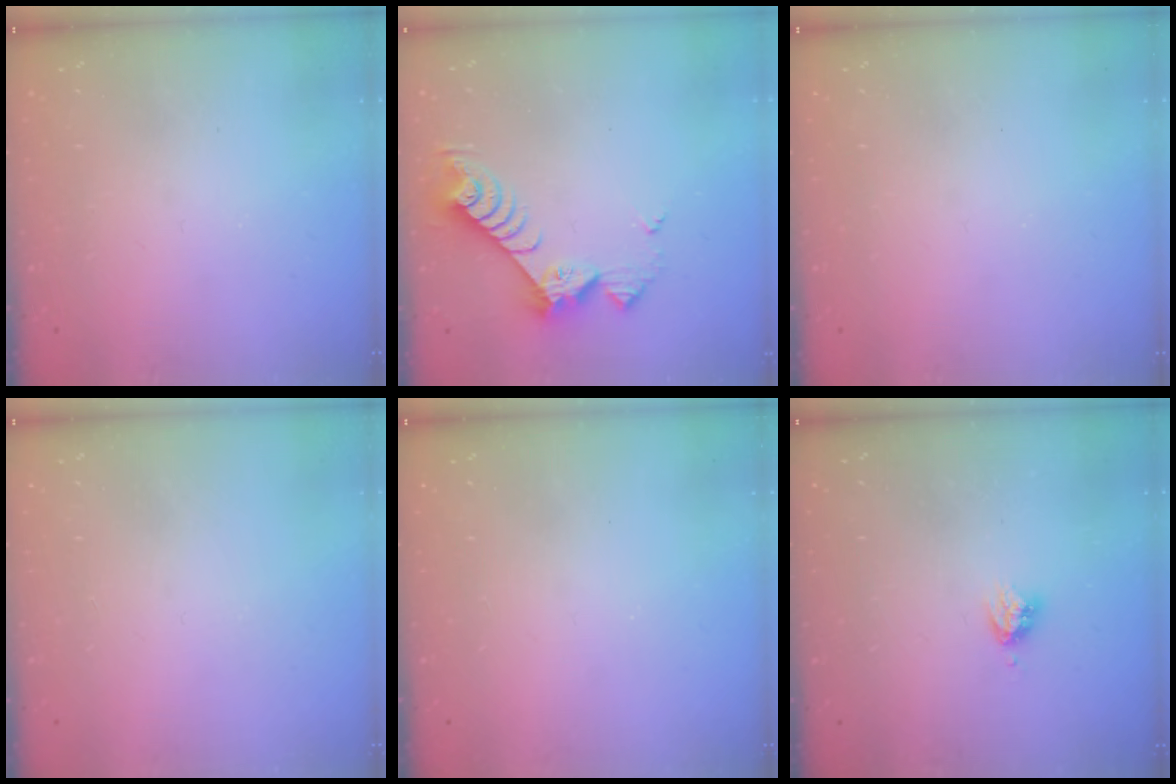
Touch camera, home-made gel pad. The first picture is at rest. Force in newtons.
{"total": 9.6, "press": 9.5, "slide": 0.7}
{"total": 0.0}
{"total": 0.0}
{"total": 0.0}
{"total": 3.6, "press": 3.5, "slide": 0.5}